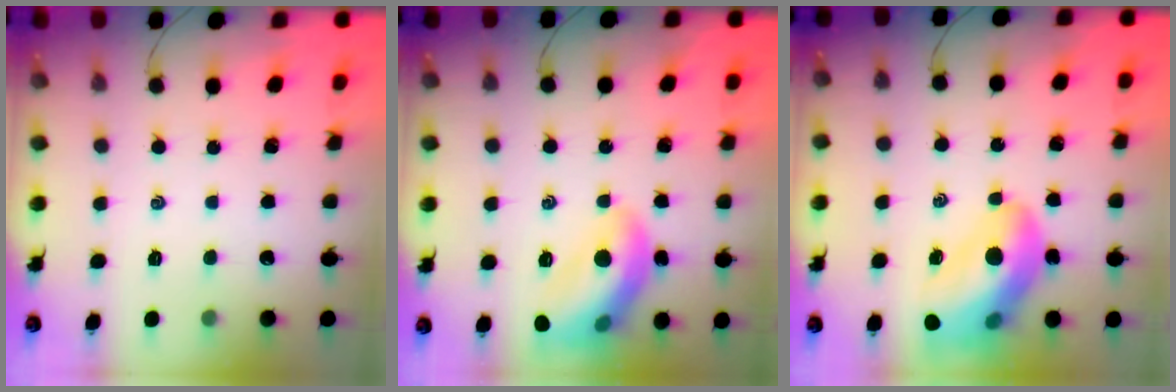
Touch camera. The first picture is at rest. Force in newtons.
{"total": 13.7, "press": 13.6, "slide": 1.1}
{"total": 17.0, "press": 16.4, "slide": 4.5}